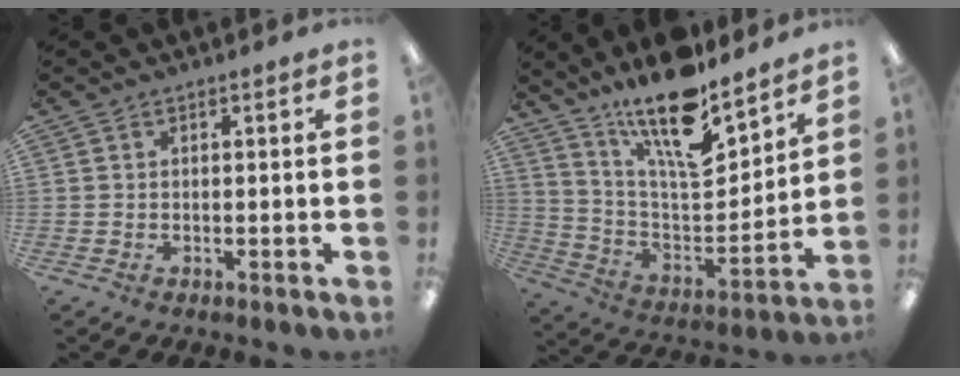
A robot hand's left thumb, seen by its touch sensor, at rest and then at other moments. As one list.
[{"total": 19.7, "force": [14.9, 5.6, 11.6], "torque": [-0.200, -0.104, 0.253]}]